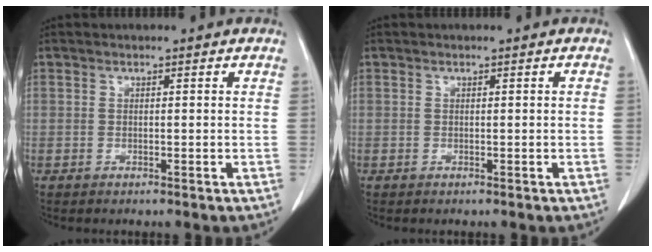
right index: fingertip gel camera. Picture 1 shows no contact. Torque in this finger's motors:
{"motor_torque": [0.09, -0.05, -0.09, -0.01]}